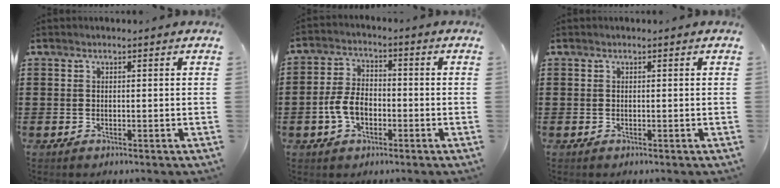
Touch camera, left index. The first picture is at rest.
{"total": 5.9, "force": [-2.0, 3.7, 4.2], "torque": [-0.102, 0.003, -0.044]}
{"total": 0.0}